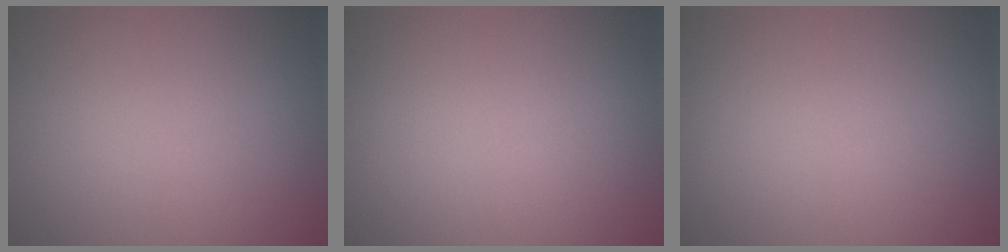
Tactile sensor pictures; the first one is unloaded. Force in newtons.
{"total": 0.0}
{"total": 0.0}